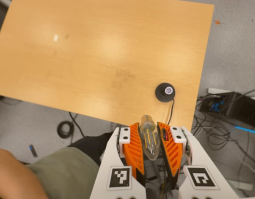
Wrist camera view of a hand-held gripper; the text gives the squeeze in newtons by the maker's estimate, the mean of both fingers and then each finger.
{"total": 21.1, "left": 23.1, "right": 19.2}